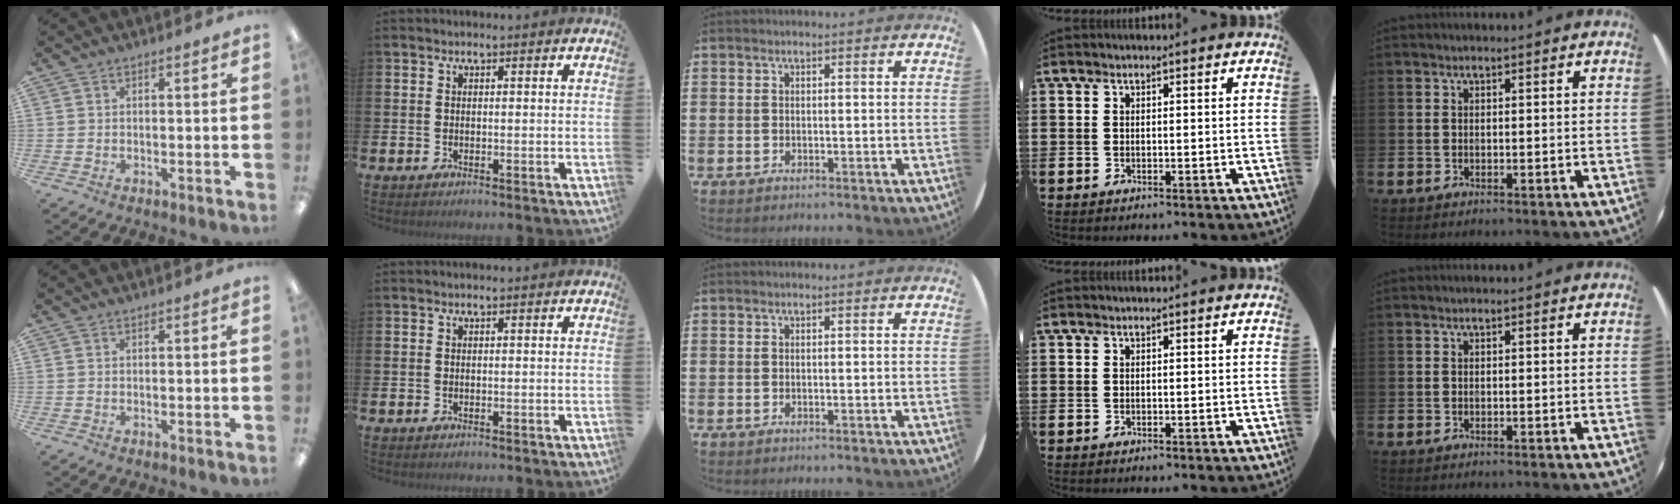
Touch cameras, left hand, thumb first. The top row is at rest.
{}